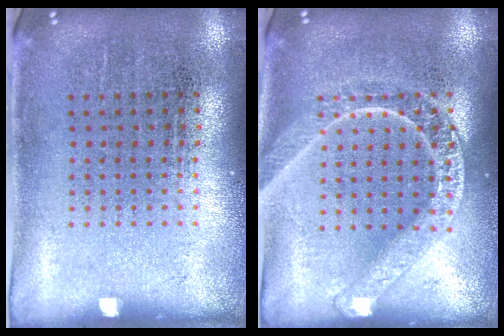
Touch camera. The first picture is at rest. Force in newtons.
{"total": 3.0, "press": 2.9, "slide": 0.4}